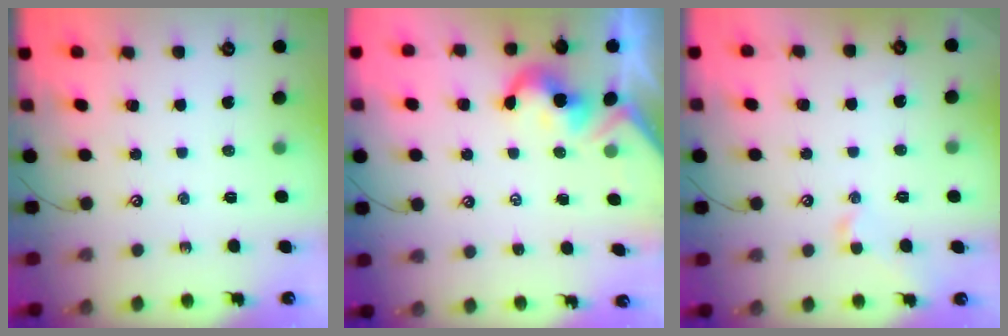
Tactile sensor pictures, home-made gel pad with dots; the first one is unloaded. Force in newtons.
{"total": 2.2, "press": 2.1, "slide": 0.4}
{"total": 2.2, "press": 2.1, "slide": 0.5}